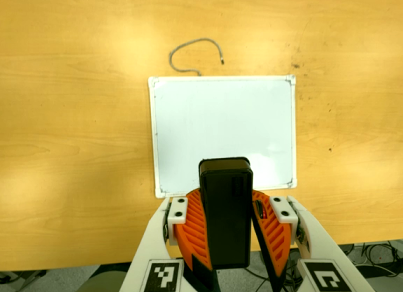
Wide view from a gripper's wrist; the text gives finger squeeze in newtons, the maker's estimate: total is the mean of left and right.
{"total": 10.0, "left": 10.0, "right": 10.0}